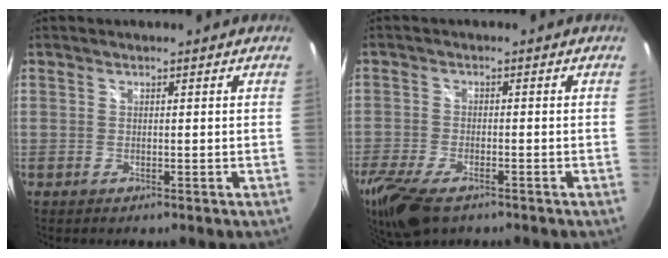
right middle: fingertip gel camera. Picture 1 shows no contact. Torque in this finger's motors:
{"motor_torque": [1.10, -1.04, 0.27, 0.12]}